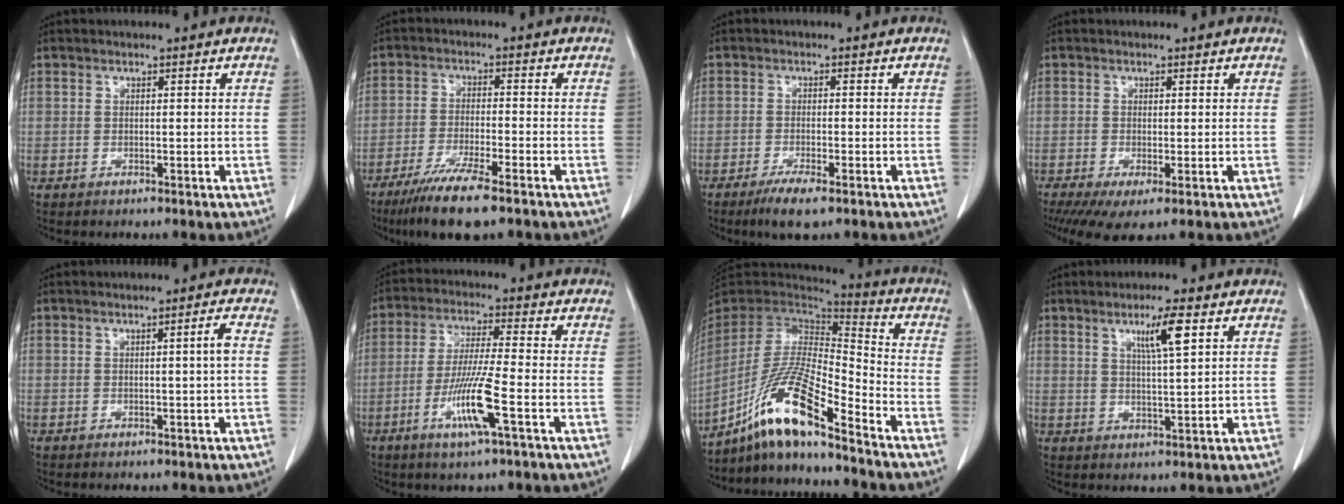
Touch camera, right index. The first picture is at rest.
{"total": 9.3, "force": [-6.6, 0.5, 6.4], "torque": [-0.114, -0.024, -0.110]}
{"total": 4.3, "force": [-2.8, 0.5, 3.1], "torque": [-0.062, -0.010, -0.048]}
{"total": 4.9, "force": [-2.6, 1.3, 4.0], "torque": [-0.066, -0.016, -0.044]}
{"total": 1.7, "force": [0.0, -0.5, 1.6], "torque": [-0.027, -0.001, 0.003]}
{"total": 9.7, "force": [-3.9, -0.3, 8.9], "torque": [-0.174, -0.015, -0.076]}
{"total": 15.1, "force": [-10.5, 1.0, 10.8], "torque": [-0.214, -0.003, -0.195]}
{"total": 5.7, "force": [2.7, -0.1, 5.0], "torque": [-0.085, -0.002, 0.045]}